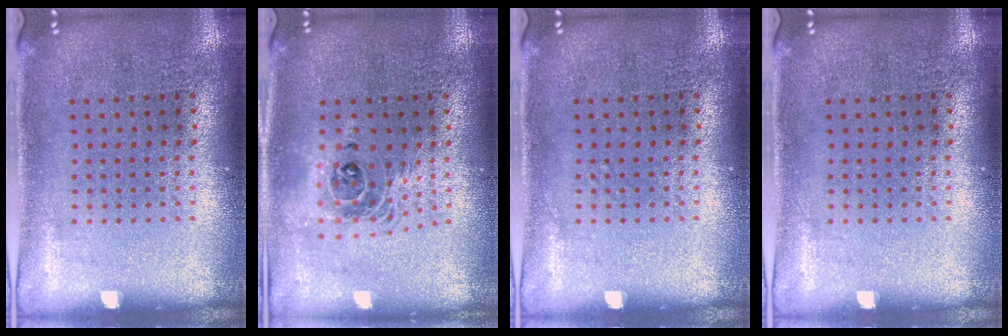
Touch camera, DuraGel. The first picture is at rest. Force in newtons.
{"total": 1.7, "press": 1.4, "slide": 0.9}
{"total": 0.0}
{"total": 0.0}